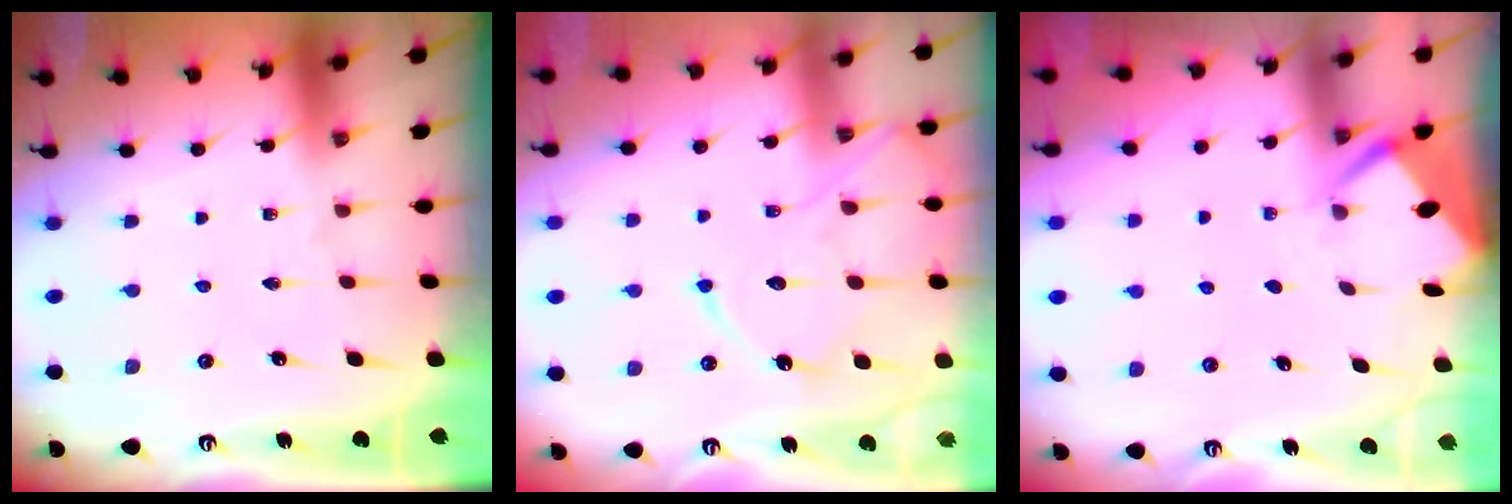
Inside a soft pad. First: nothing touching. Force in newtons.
{"total": 12.3, "press": 12.3, "slide": 1.2}
{"total": 2.6, "press": 2.6, "slide": 0.4}